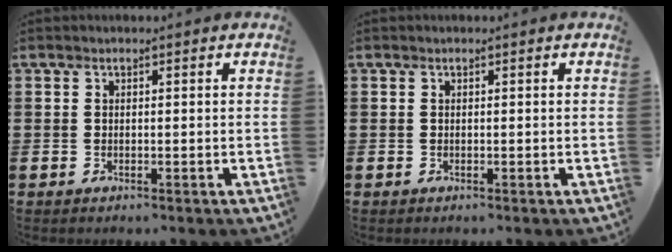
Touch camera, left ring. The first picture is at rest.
{"total": 0.0}